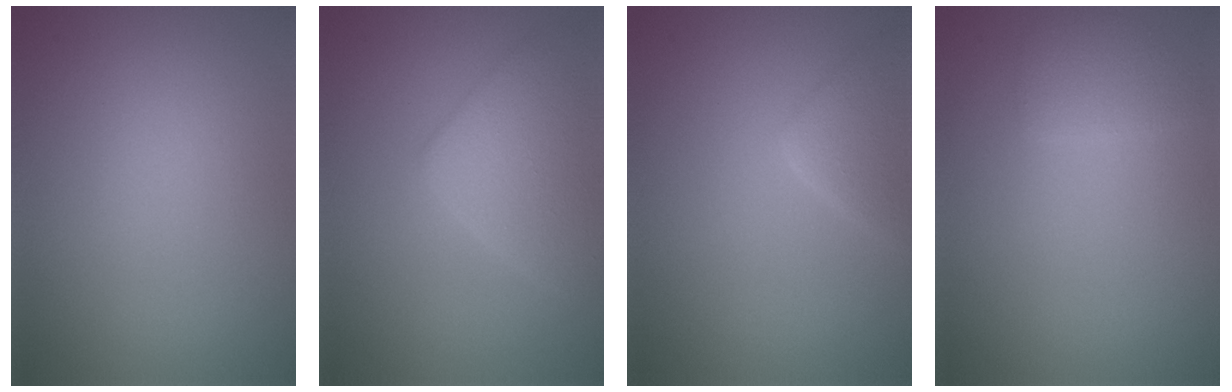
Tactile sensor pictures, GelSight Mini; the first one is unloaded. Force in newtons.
{"total": 4.4, "press": 4.4, "slide": 0.3}
{"total": 2.2, "press": 2.2, "slide": 0.1}
{"total": 1.6, "press": 1.6, "slide": 0.2}